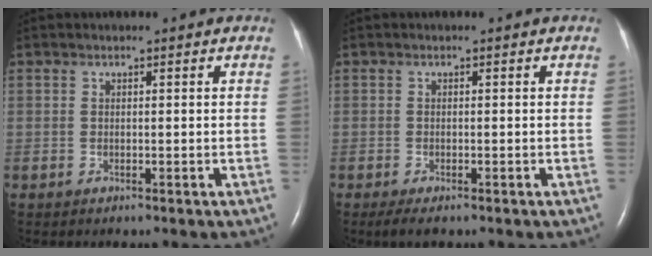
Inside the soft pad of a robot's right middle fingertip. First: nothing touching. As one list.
[{"total": 2.2, "force": [-1.5, 0.6, 1.5], "torque": [-0.030, -0.007, -0.023]}]